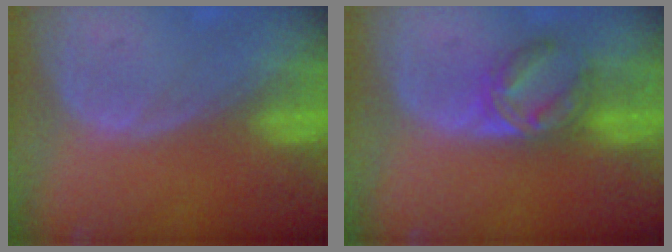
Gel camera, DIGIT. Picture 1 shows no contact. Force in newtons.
{"total": 5.6, "press": 5.6, "slide": 0.8}